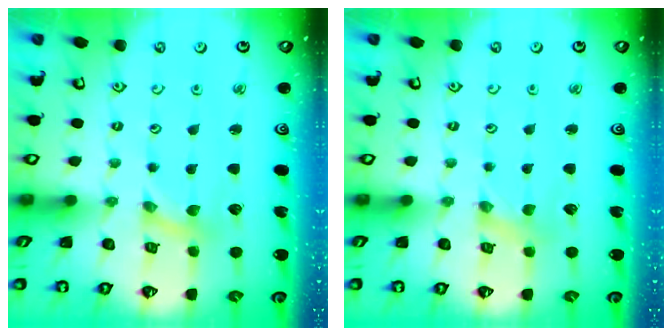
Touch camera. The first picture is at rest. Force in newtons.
{"total": 0.0}